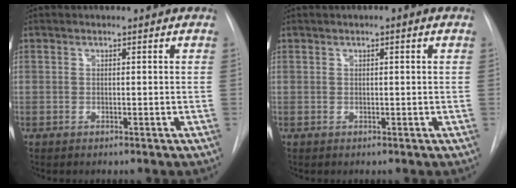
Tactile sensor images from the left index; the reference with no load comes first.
{"total": 1.1, "force": [0.4, 0.1, 1.0], "torque": [-0.017, 0.003, 0.005]}